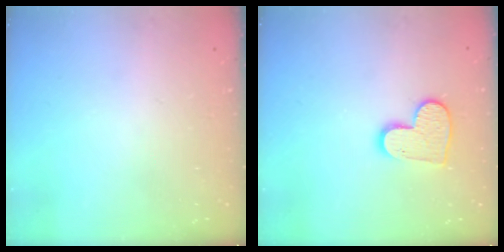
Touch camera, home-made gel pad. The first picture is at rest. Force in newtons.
{"total": 10.1, "press": 10.0, "slide": 0.6}